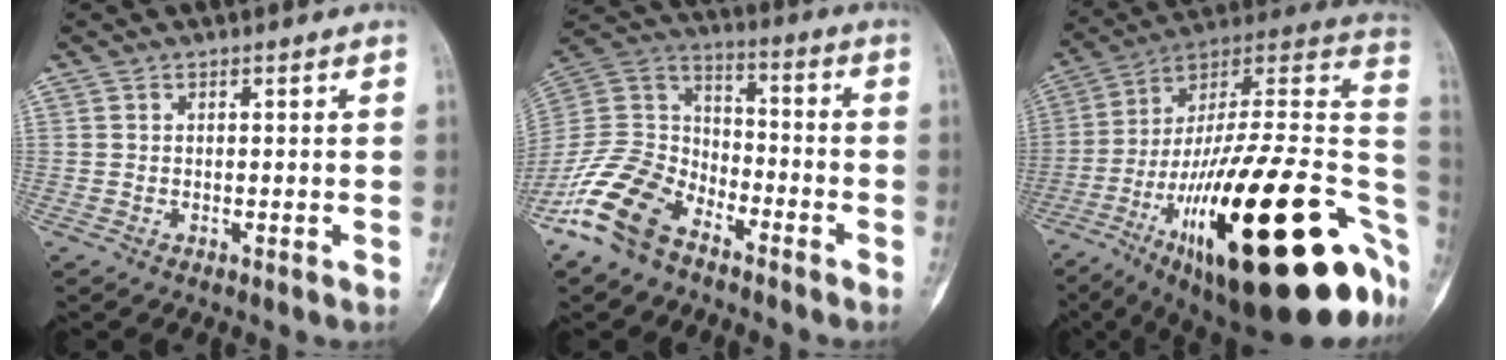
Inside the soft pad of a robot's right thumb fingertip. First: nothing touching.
{"total": 15.7, "force": [-10.3, 9.0, 7.8], "torque": [-0.151, 0.071, -0.204]}
{"total": 42.6, "force": [-13.0, 13.7, 38.2], "torque": [-0.499, 0.061, -0.206]}